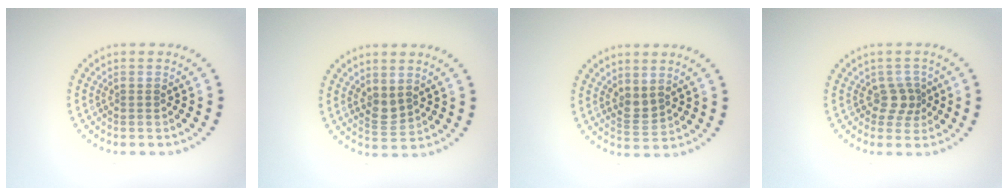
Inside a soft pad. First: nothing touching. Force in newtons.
{"total": 1.7, "press": 1.4, "slide": 0.9}
{"total": 1.7, "press": 1.5, "slide": 0.7}
{"total": 2.0, "press": 1.5, "slide": 1.3}